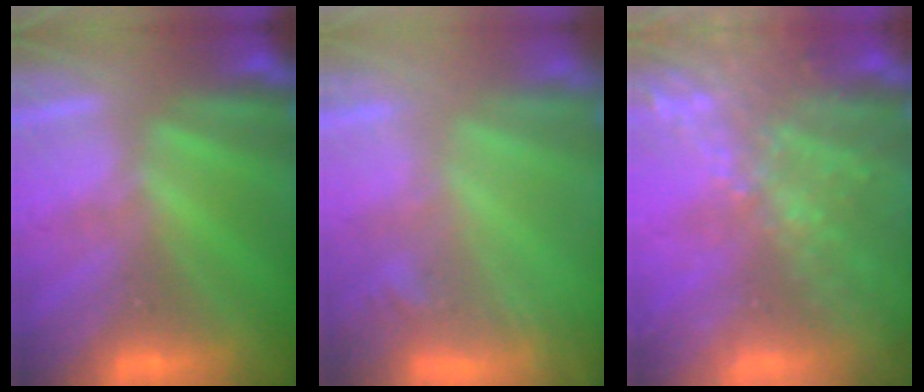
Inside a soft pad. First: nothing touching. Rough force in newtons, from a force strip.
{"total": 7.3}
{"total": 8.2}